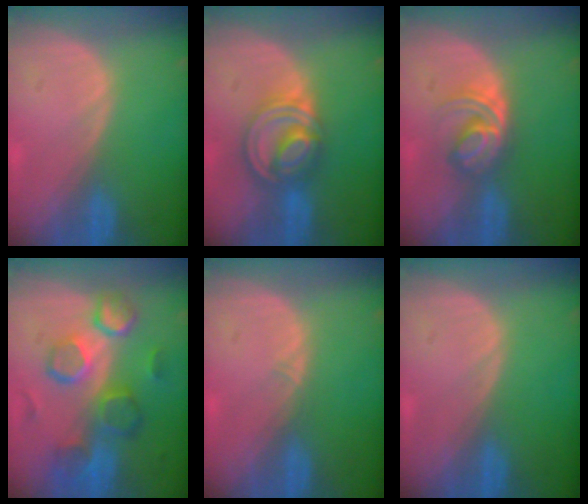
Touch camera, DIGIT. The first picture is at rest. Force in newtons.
{"total": 8.1, "press": 6.9, "slide": 4.2}
{"total": 5.9, "press": 5.1, "slide": 3.1}
{"total": 10.5, "press": 9.1, "slide": 5.2}
{"total": 0.6, "press": 0.5, "slide": 0.4}
{"total": 0.0}